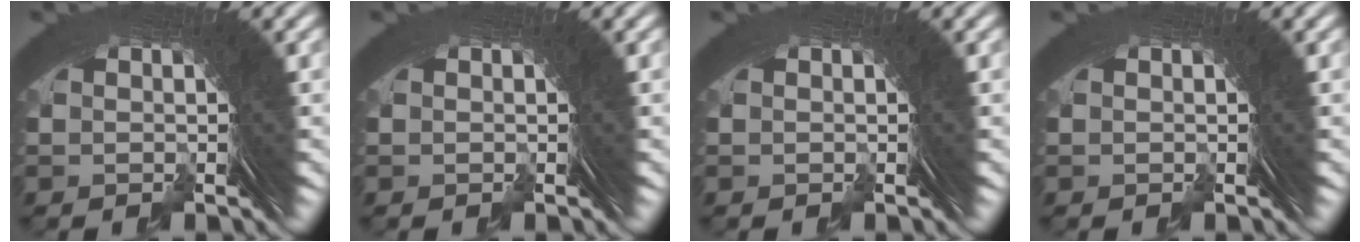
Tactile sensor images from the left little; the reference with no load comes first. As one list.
[{"total": 0.0}, {"total": 0.0}, {"total": 0.0}]